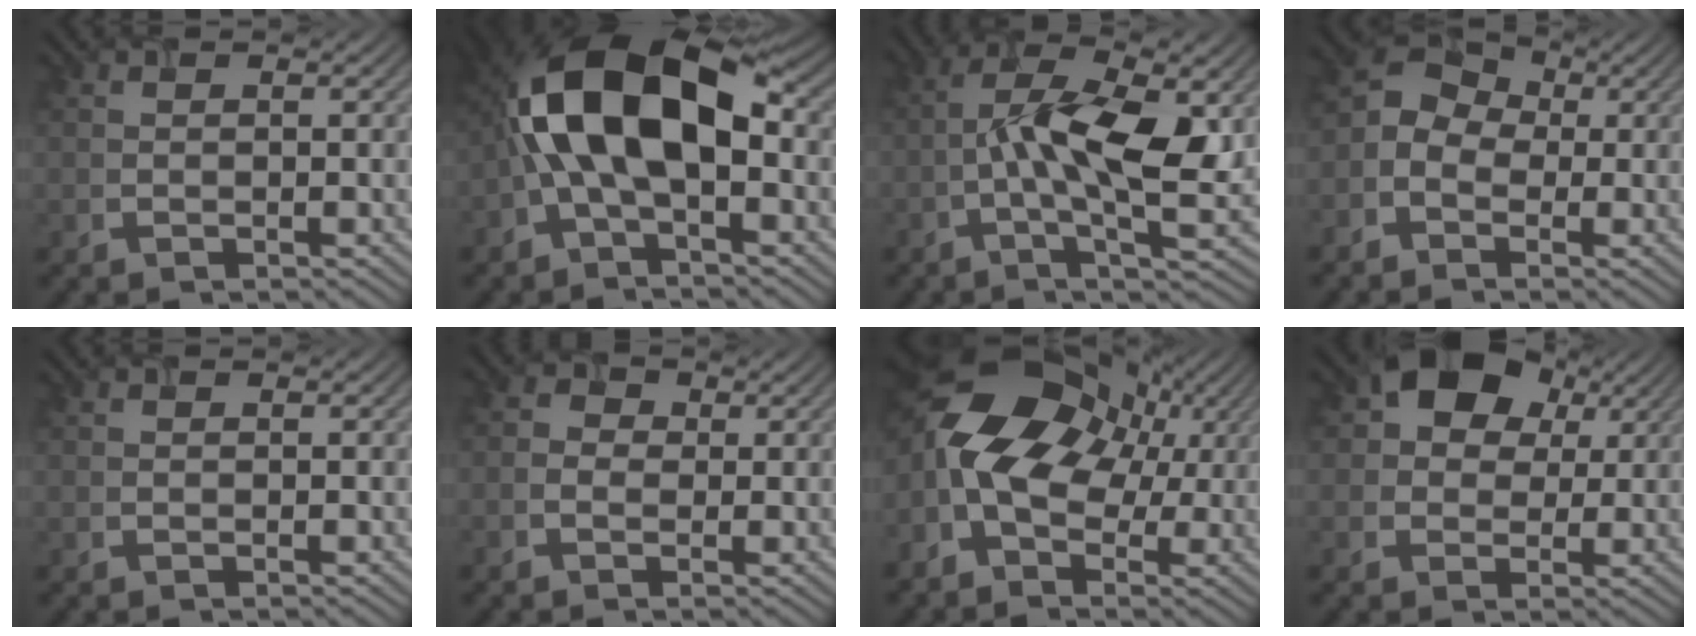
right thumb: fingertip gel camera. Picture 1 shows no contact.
{"total": 14.2, "force": [0.1, 7.6, 12.0], "torque": [-0.227, 0.020, -0.009]}
{"total": 10.6, "force": [-0.4, 3.8, 9.9], "torque": [-0.180, 0.002, -0.011]}
{"total": 5.7, "force": [-1.5, 4.7, 2.9], "torque": [-0.063, 0.002, -0.042]}
{"total": 0.0}
{"total": 1.8, "force": [-0.4, 1.6, 0.7], "torque": [-0.015, 0.000, -0.017]}
{"total": 16.0, "force": [2.1, 11.1, 11.4], "torque": [-0.223, -0.007, 0.043]}
{"total": 9.2, "force": [3.7, 7.0, 4.7], "torque": [-0.092, 0.014, 0.042]}